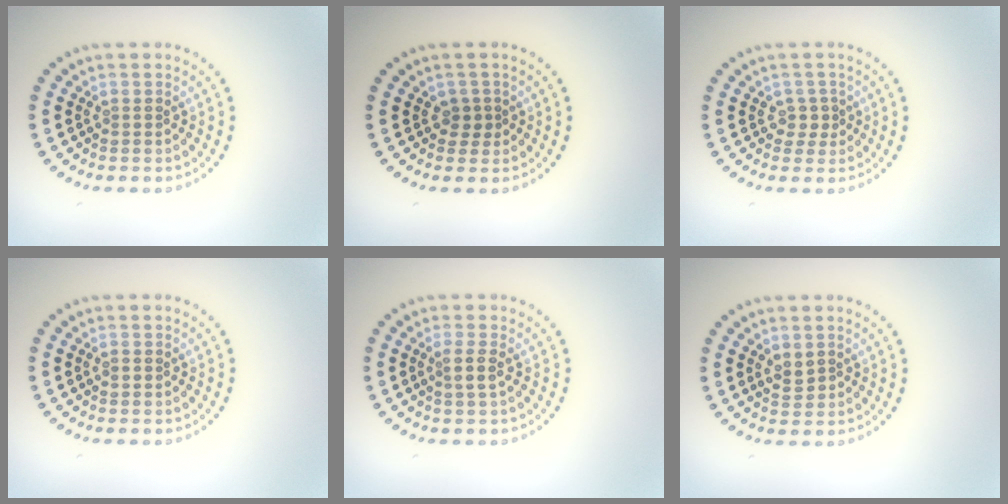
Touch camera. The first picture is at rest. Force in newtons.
{"total": 1.2, "press": 1.0, "slide": 0.7}
{"total": 1.5, "press": 1.2, "slide": 0.9}
{"total": 0.8, "press": 0.8, "slide": 0.2}
{"total": 1.4, "press": 1.2, "slide": 0.8}
{"total": 1.6, "press": 1.5, "slide": 0.7}